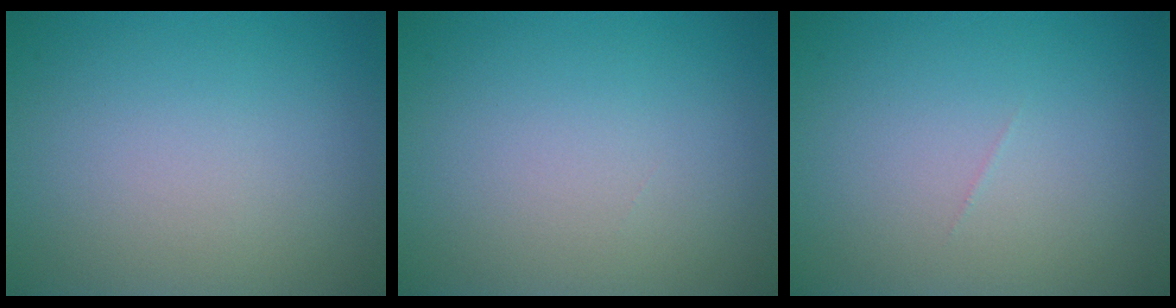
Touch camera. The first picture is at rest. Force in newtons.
{"total": 0.0}
{"total": 0.0}